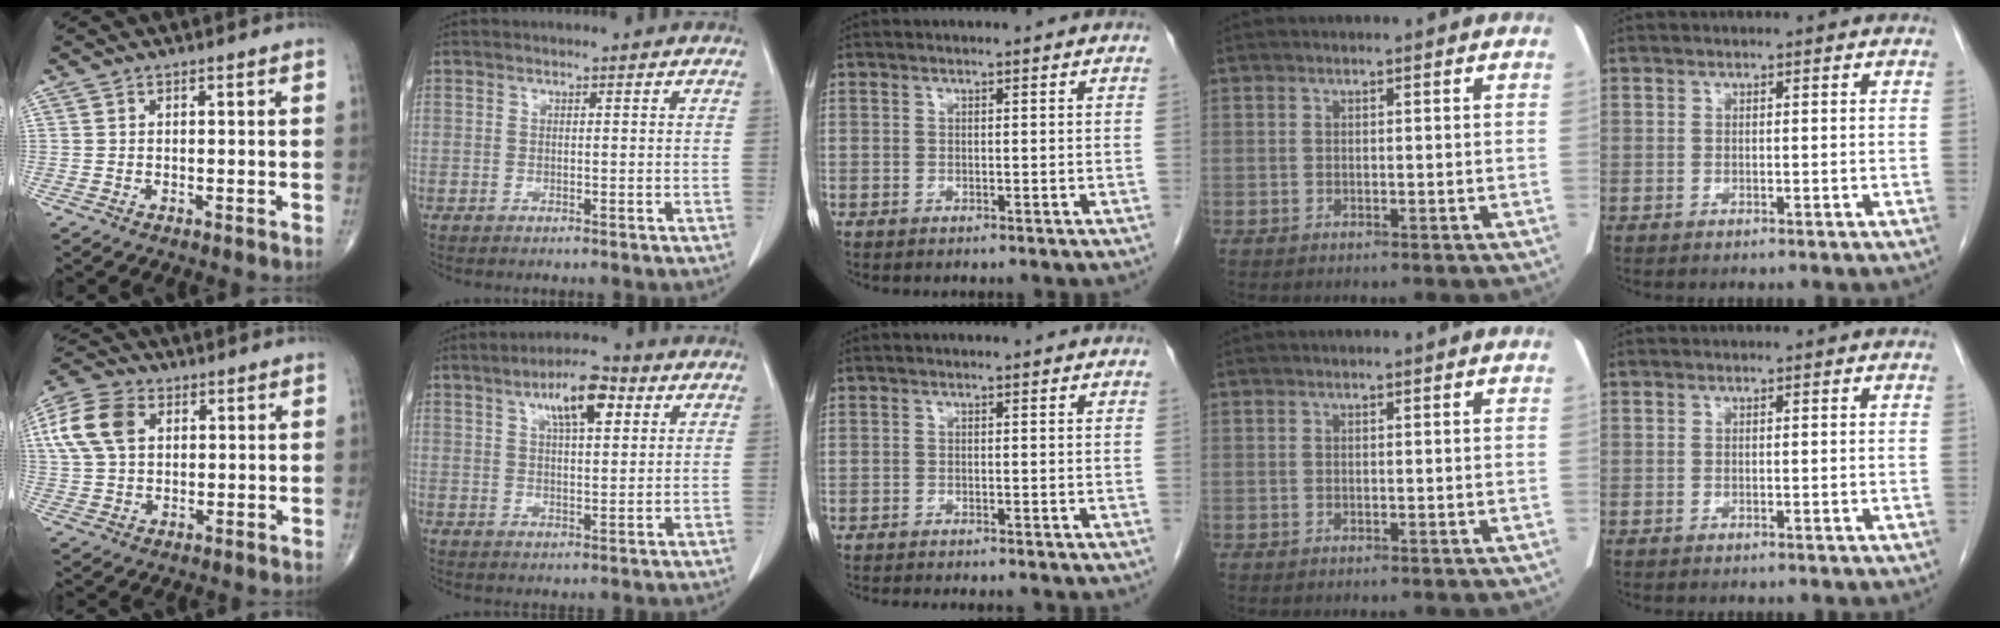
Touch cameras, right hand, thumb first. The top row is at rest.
{"thumb": {"total": 10.8, "force": [3.1, 7.2, 7.4], "torque": [-0.150, 0.010, 0.055]}, "index": {"total": 8.2, "force": [3.9, 2.3, 6.8], "torque": [-0.116, 0.015, 0.067]}, "middle": {"total": 7.9, "force": [-7.2, 1.3, 3.2], "torque": [-0.037, -0.009, -0.095]}}